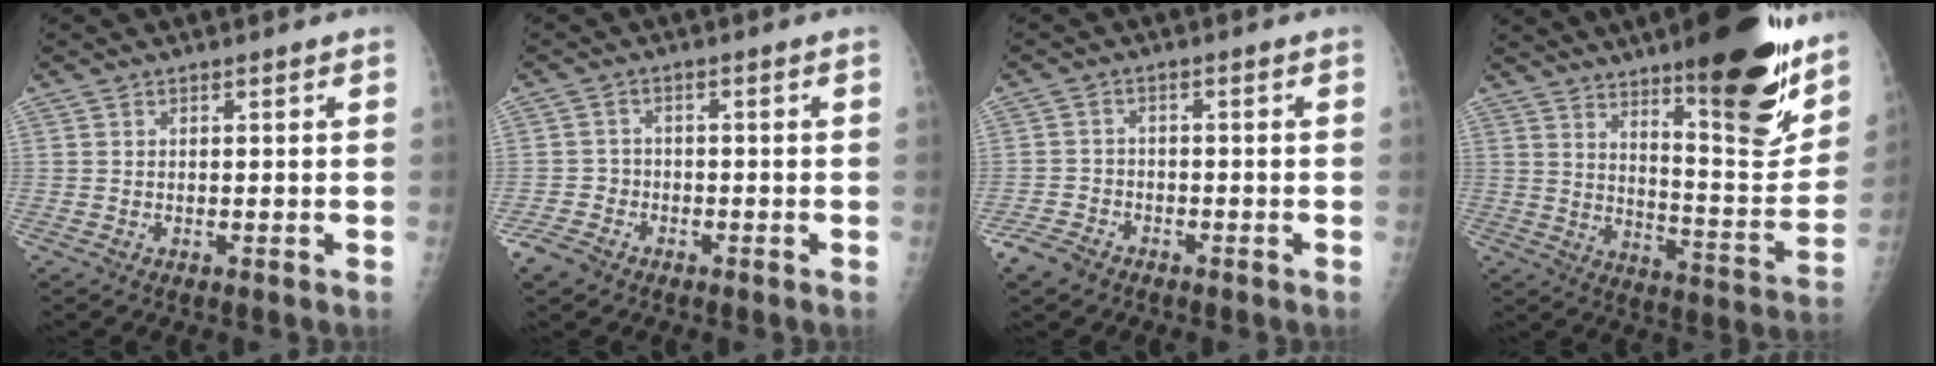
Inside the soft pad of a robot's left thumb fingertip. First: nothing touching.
{"total": 4.2, "force": [-2.7, 3.0, 1.1], "torque": [-0.015, 0.006, -0.052]}
{"total": 4.5, "force": [-3.1, 2.9, 1.4], "torque": [-0.027, 0.006, -0.059]}
{"total": 21.6, "force": [13.8, 4.9, 15.8], "torque": [-0.187, -0.086, 0.210]}